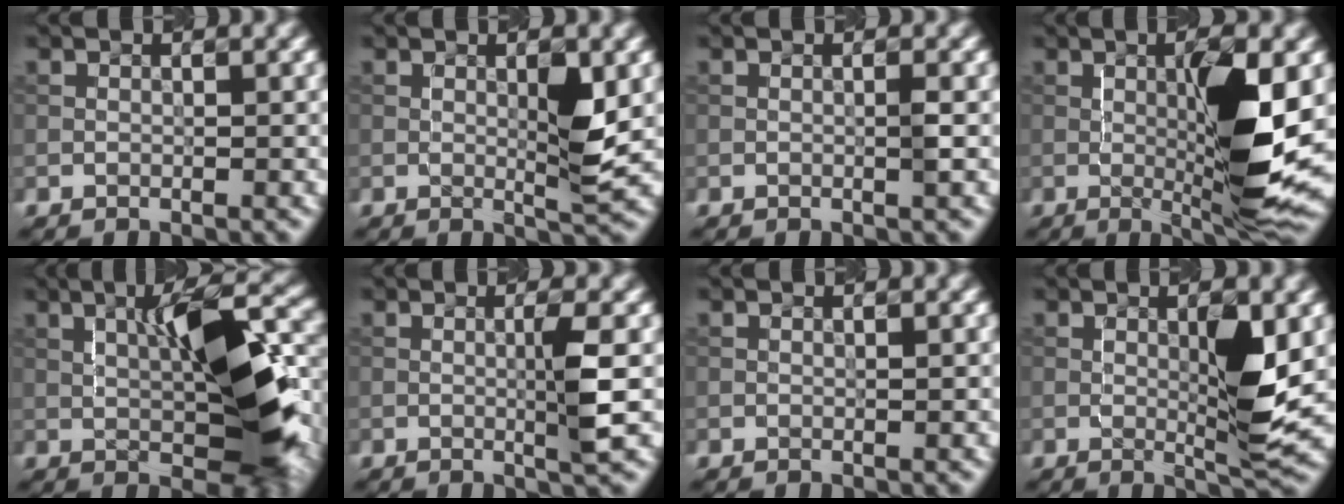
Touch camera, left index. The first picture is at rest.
{"total": 2.7, "force": [0.1, 0.1, 2.7], "torque": [-0.053, -0.002, 0.011]}
{"total": 0.6, "force": [-0.2, -0.1, 0.6], "torque": [-0.017, 0.004, 0.001]}
{"total": 8.3, "force": [-0.2, 1.2, 8.2], "torque": [-0.129, -0.005, 0.013]}
{"total": 9.7, "force": [0.1, 2.6, 9.3], "torque": [-0.143, 0.023, 0.008]}
{"total": 2.3, "force": [-0.1, -0.1, 2.3], "torque": [-0.045, 0.000, 0.005]}
{"total": 0.0}
{"total": 4.3, "force": [0.1, 0.4, 4.3], "torque": [-0.078, -0.003, 0.012]}